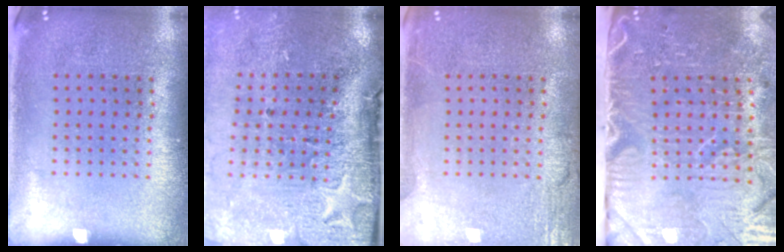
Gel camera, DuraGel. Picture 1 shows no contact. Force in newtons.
{"total": 4.9, "press": 3.9, "slide": 3.0}
{"total": 2.7, "press": 2.7, "slide": 0.3}
{"total": 5.3, "press": 4.4, "slide": 2.9}